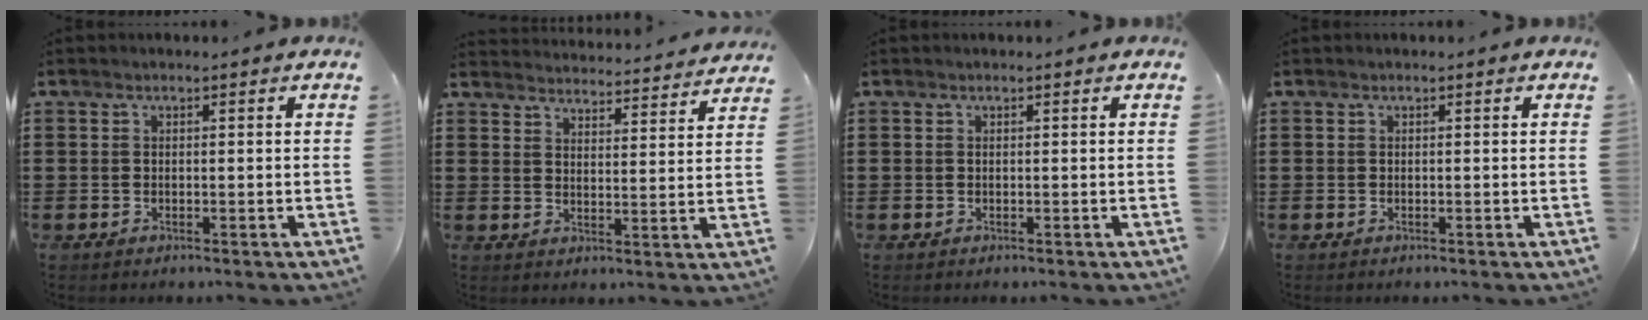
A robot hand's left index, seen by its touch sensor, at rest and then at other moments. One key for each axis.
{"total": 3.8, "fx": 3.8, "fy": -0.3, "fz": -0.1, "tx": -0.008, "ty": -0.034, "tz": 0.063}
{"total": 0.0}
{"total": 0.0}